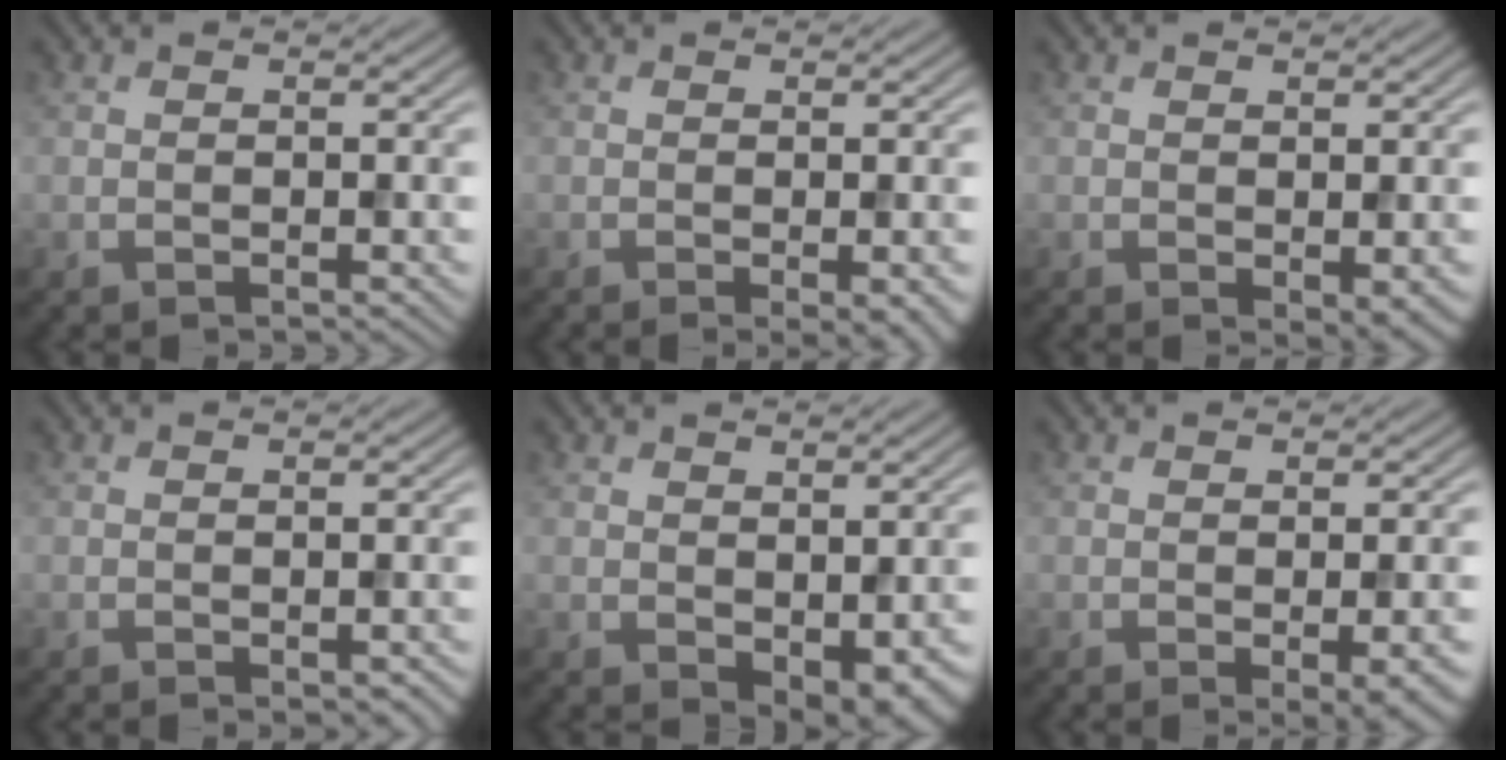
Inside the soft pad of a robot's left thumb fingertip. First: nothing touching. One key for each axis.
{"total": 3.2, "fx": -1.1, "fy": 0.7, "fz": 2.9, "tx": -0.039, "ty": 0.000, "tz": -0.015}
{"total": 2.1, "fx": -0.4, "fy": 0.6, "fz": 2.0, "tx": -0.032, "ty": -0.008, "tz": -0.005}
{"total": 1.3, "fx": -0.7, "fy": 0.3, "fz": 1.0, "tx": -0.014, "ty": -0.001, "tz": -0.007}
{"total": 3.5, "fx": -0.4, "fy": 2.1, "fz": 2.8, "tx": -0.042, "ty": -0.011, "tz": 0.001}
{"total": 4.7, "fx": -1.5, "fy": 1.2, "fz": 4.2, "tx": -0.056, "ty": -0.002, "tz": -0.014}